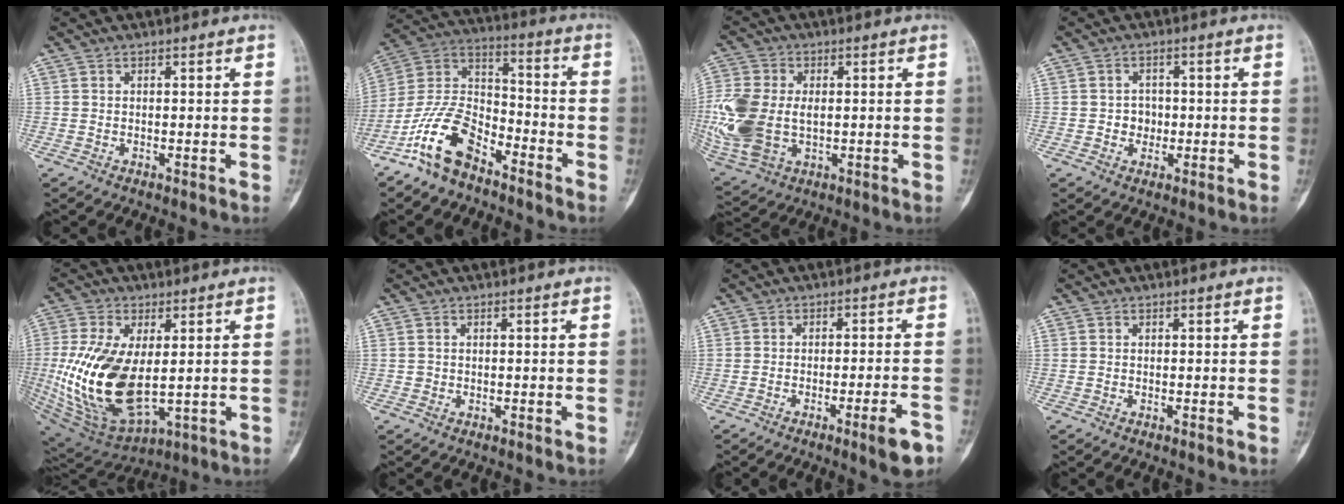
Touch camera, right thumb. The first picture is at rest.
{"total": 14.0, "force": [-9.2, 7.0, 7.9], "torque": [-0.145, 0.073, -0.188]}
{"total": 16.7, "force": [-0.7, 11.1, 12.5], "torque": [-0.306, -0.006, -0.001]}
{"total": 3.0, "force": [-0.4, 2.7, 1.2], "torque": [0.004, 0.008, -0.008]}
{"total": 19.7, "force": [0.1, 10.4, 16.7], "torque": [-0.340, -0.018, 0.025]}
{"total": 0.5, "force": [0.0, 0.5, 0.1], "torque": [0.001, 0.004, 0.000]}
{"total": 5.9, "force": [-3.4, 0.7, 4.8], "torque": [-0.061, 0.016, -0.046]}
{"total": 0.0}